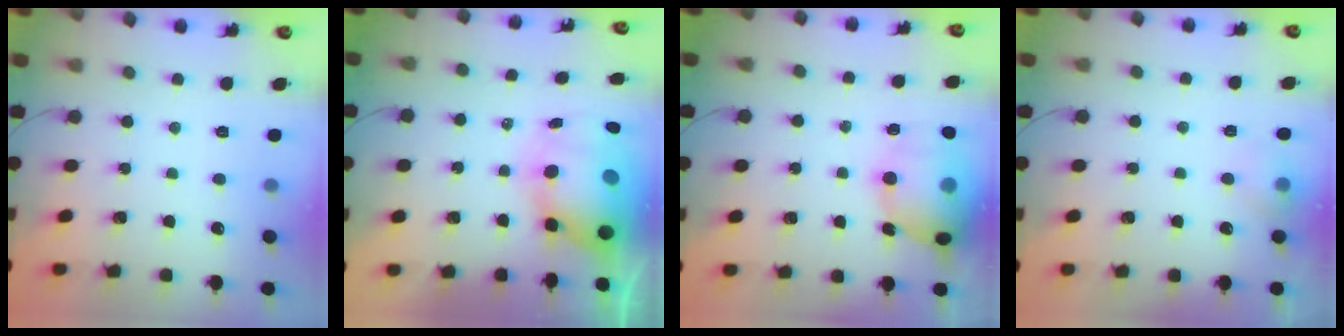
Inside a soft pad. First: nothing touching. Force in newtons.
{"total": 15.5, "press": 15.0, "slide": 4.2}
{"total": 16.4, "press": 16.1, "slide": 3.3}
{"total": 6.7, "press": 6.6, "slide": 1.4}